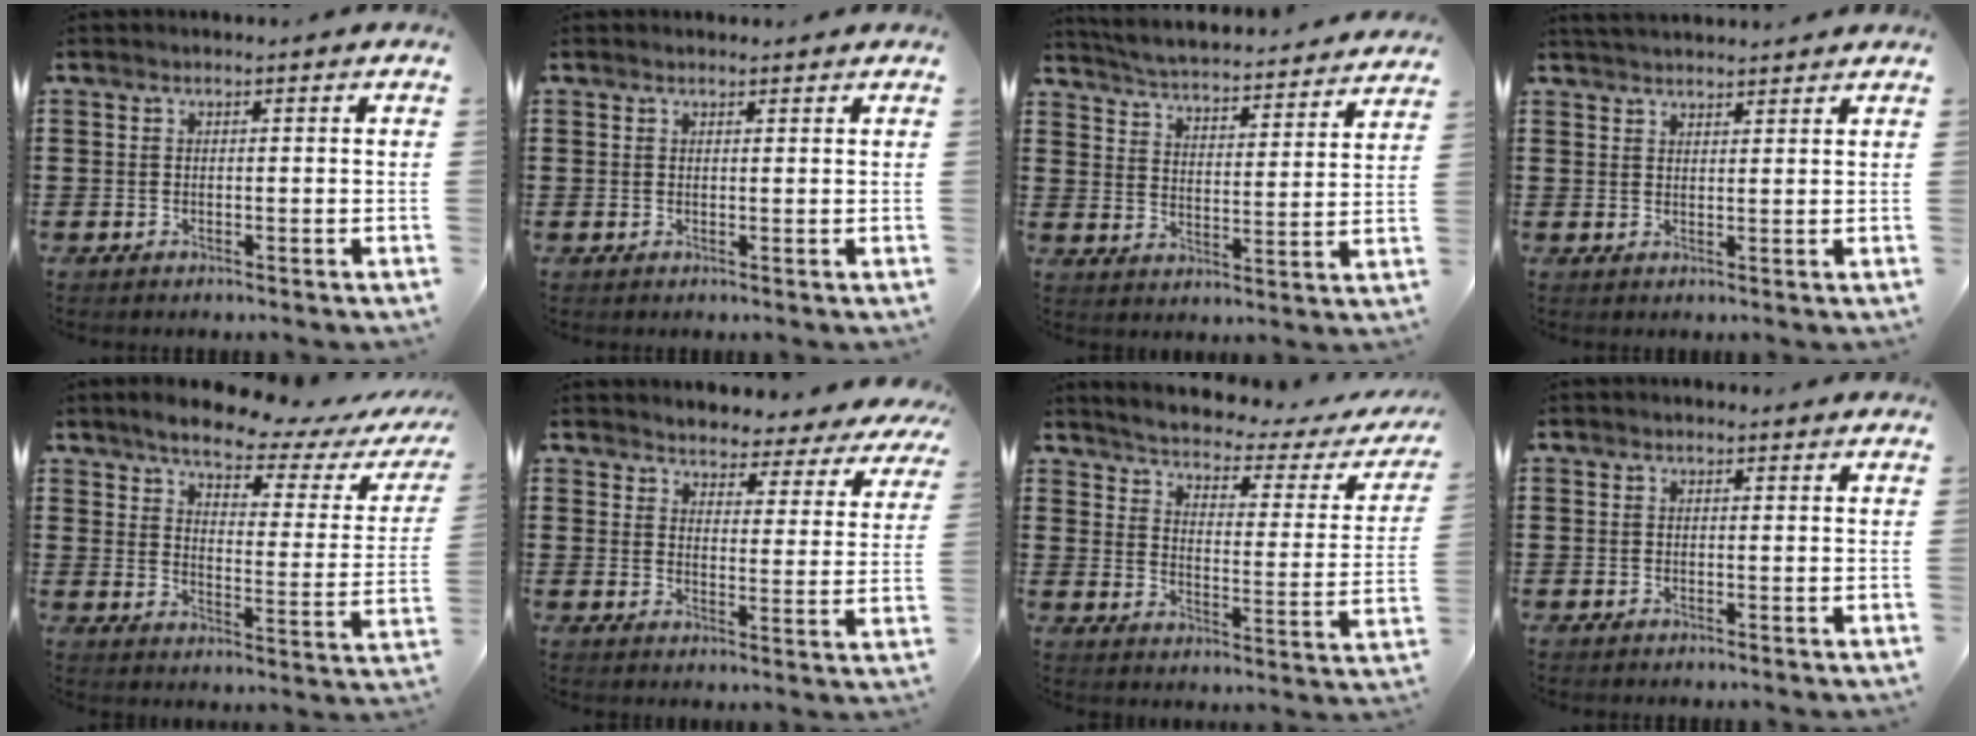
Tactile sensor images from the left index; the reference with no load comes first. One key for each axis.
{"total": 0.9, "fx": 0.8, "fy": 0.2, "fz": 0.1, "tx": -0.004, "ty": 0.001, "tz": 0.017}
{"total": 3.7, "fx": 3.7, "fy": -0.5, "fz": 0.4, "tx": -0.029, "ty": -0.036, "tz": 0.055}
{"total": 2.5, "fx": 2.4, "fy": 0.0, "fz": 0.2, "tx": -0.010, "ty": 0.000, "tz": 0.048}
{"total": 6.3, "fx": 5.5, "fy": 0.9, "fz": 2.9, "tx": -0.076, "ty": -0.033, "tz": 0.090}
{"total": 3.5, "fx": 3.4, "fy": 0.2, "fz": -0.3, "tx": -0.012, "ty": -0.034, "tz": 0.052}
{"total": 2.6, "fx": 2.3, "fy": -0.1, "fz": 1.3, "tx": -0.044, "ty": -0.027, "tz": 0.028}
{"total": 0.6, "fx": 0.5, "fy": 0.3, "fz": 0.1, "tx": -0.004, "ty": 0.003, "tz": 0.009}